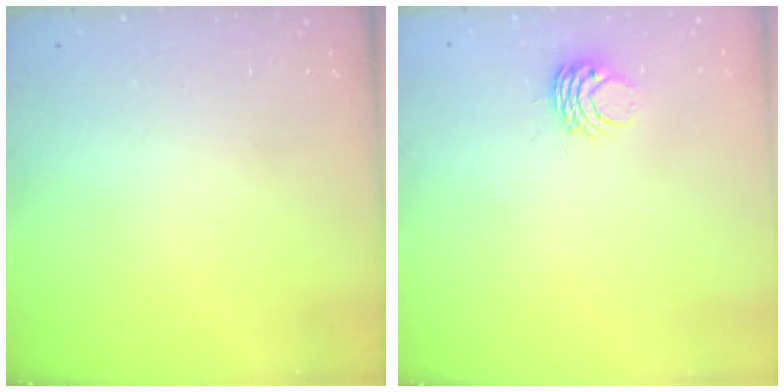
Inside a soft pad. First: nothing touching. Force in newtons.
{"total": 4.1, "press": 4.1, "slide": 0.3}